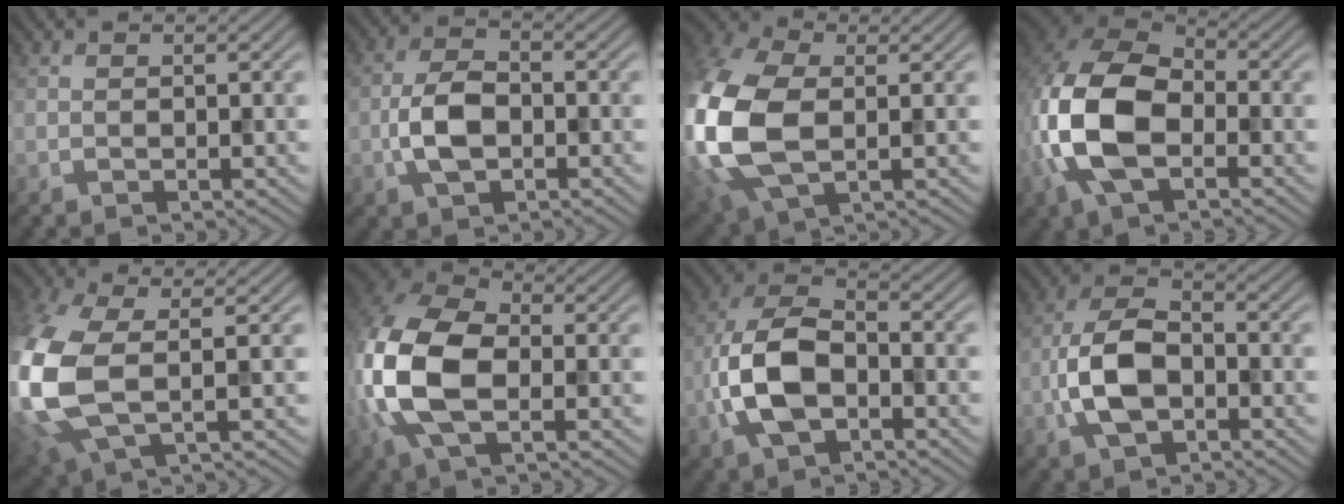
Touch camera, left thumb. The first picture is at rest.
{"total": 5.5, "force": [-1.7, 3.1, 4.2], "torque": [-0.094, 0.000, -0.039]}
{"total": 16.0, "force": [-0.7, 10.2, 12.2], "torque": [-0.333, -0.026, -0.007]}
{"total": 12.6, "force": [-2.6, 7.6, 9.7], "torque": [-0.241, -0.009, -0.062]}
{"total": 12.9, "force": [-0.2, 7.1, 10.9], "torque": [-0.315, -0.020, 0.005]}
{"total": 13.3, "force": [-1.9, 7.6, 10.8], "torque": [-0.281, -0.001, -0.050]}
{"total": 10.0, "force": [-3.3, 5.5, 7.7], "torque": [-0.174, 0.004, -0.074]}
{"total": 8.3, "force": [-2.6, 4.6, 6.4], "torque": [-0.142, 0.006, -0.061]}